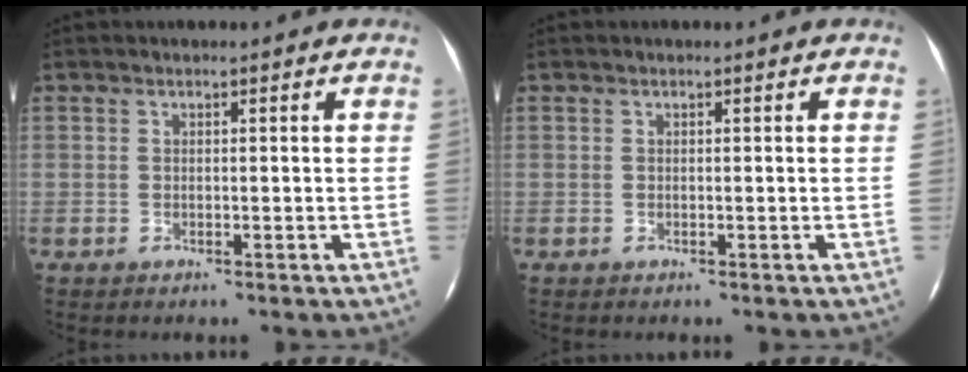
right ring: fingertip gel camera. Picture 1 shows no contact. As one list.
[{"total": 0.0}]